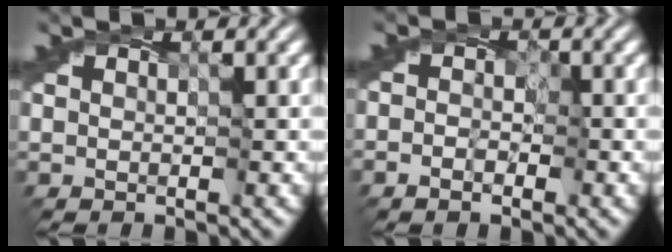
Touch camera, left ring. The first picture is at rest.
{"total": 1.8, "force": [-0.8, 1.1, 1.3], "torque": [-0.011, -0.002, -0.016]}